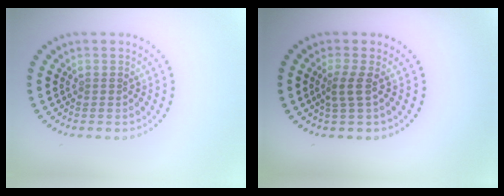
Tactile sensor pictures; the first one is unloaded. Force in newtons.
{"total": 1.9, "press": 1.4, "slide": 1.4}